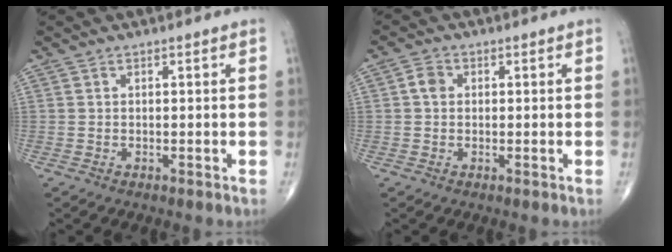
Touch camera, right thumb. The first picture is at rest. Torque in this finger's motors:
{"motor_torque": [0.23, 1.04, 0.21, -0.10, 0.01]}